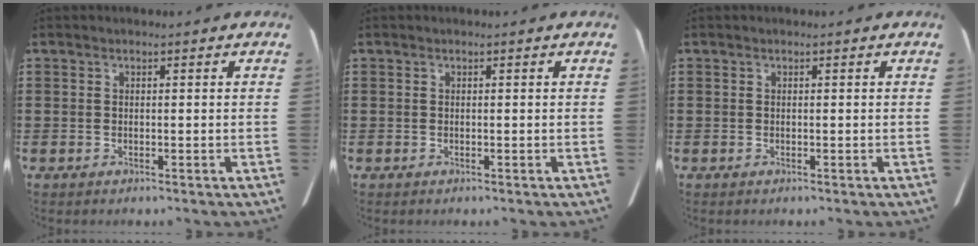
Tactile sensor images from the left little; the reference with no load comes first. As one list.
[{"total": 0.0}, {"total": 0.0}]